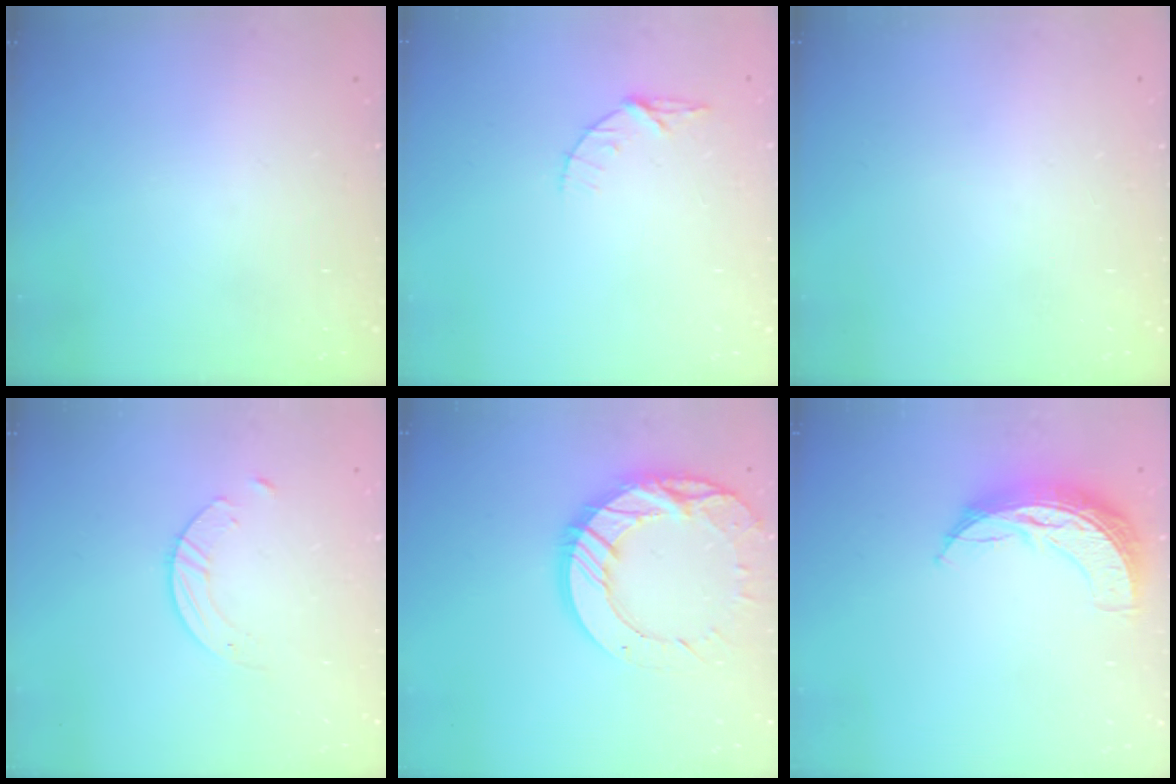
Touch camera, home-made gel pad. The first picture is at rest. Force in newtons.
{"total": 4.7, "press": 4.7, "slide": 0.5}
{"total": 0.0}
{"total": 1.4, "press": 1.4, "slide": 0.2}
{"total": 17.3, "press": 17.2, "slide": 1.8}
{"total": 10.9, "press": 10.9, "slide": 0.4}